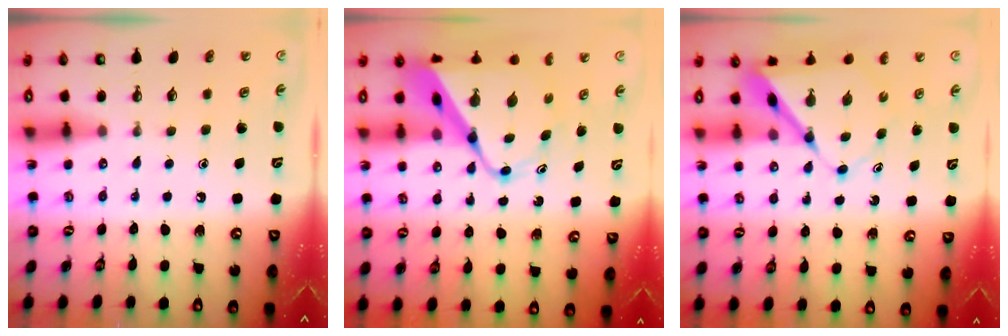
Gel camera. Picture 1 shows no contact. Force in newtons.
{"total": 13.2, "press": 13.2, "slide": 1.0}
{"total": 8.3, "press": 8.3, "slide": 0.7}